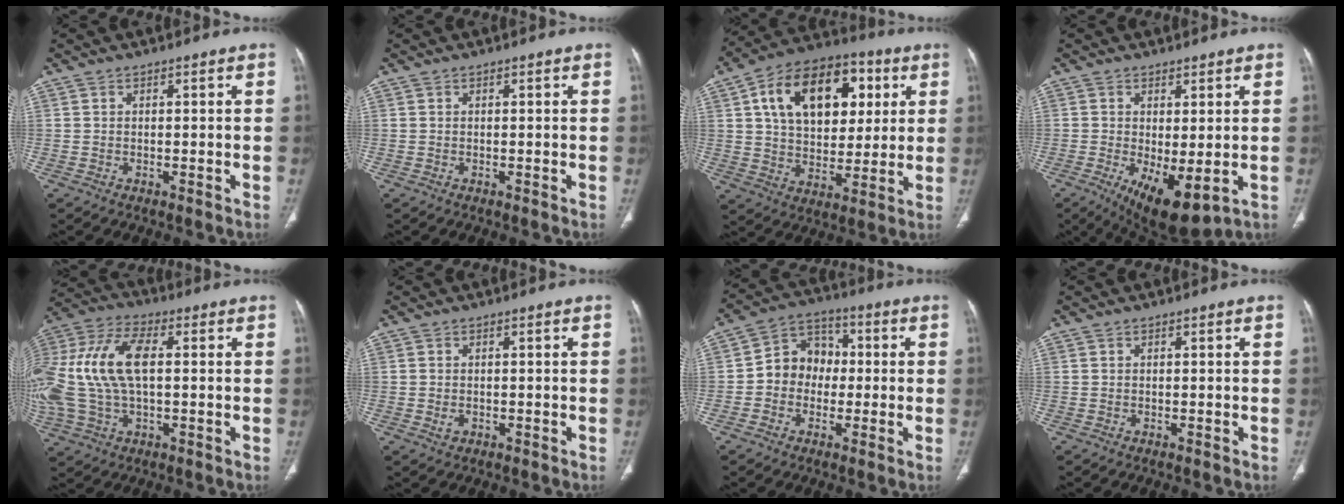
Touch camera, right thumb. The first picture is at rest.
{"total": 0.0}
{"total": 21.5, "force": [6.5, 13.9, 15.1], "torque": [-0.213, 0.003, 0.101]}
{"total": 9.7, "force": [-2.2, 3.9, 8.6], "torque": [-0.136, -0.021, -0.018]}
{"total": 19.6, "force": [1.6, 10.2, 16.6], "torque": [-0.377, 0.022, 0.030]}
{"total": 1.3, "force": [-0.3, 1.0, 0.8], "torque": [-0.017, 0.002, -0.001]}
{"total": 9.2, "force": [-0.6, 7.9, 4.7], "torque": [-0.042, 0.033, -0.026]}
{"total": 0.0}